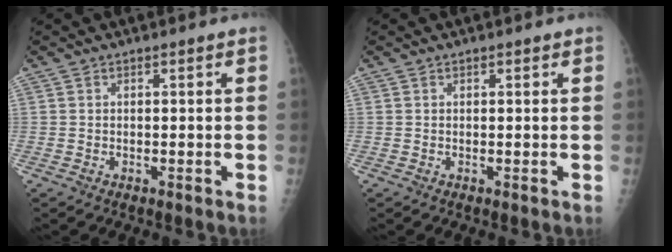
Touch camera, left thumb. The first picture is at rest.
{"total": 0.6, "force": [0.4, 0.3, 0.3], "torque": [-0.003, -0.001, 0.003]}